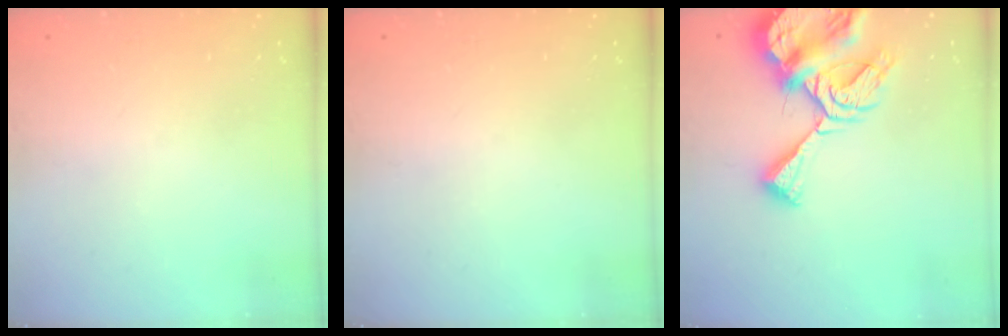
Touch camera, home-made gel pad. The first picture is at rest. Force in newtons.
{"total": 0.0}
{"total": 13.3, "press": 13.3, "slide": 1.5}